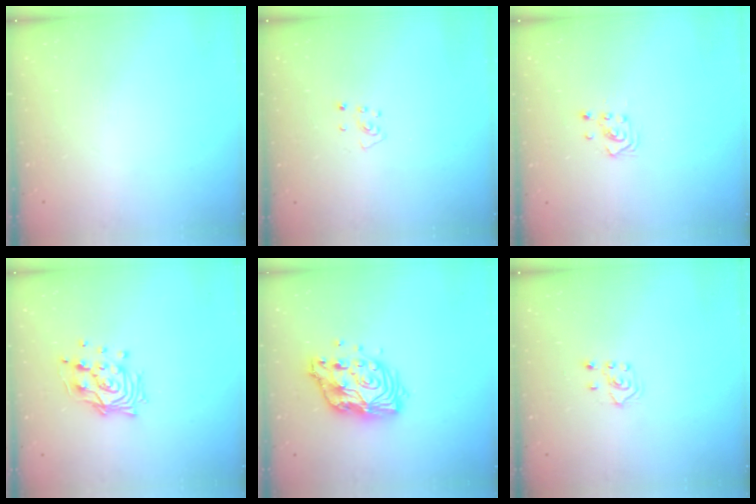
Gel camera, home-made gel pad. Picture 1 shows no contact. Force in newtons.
{"total": 3.8, "press": 3.8, "slide": 0.4}
{"total": 2.9, "press": 2.8, "slide": 0.3}
{"total": 12.5, "press": 12.4, "slide": 1.5}
{"total": 12.4, "press": 12.3, "slide": 1.1}
{"total": 3.0, "press": 2.9, "slide": 0.7}